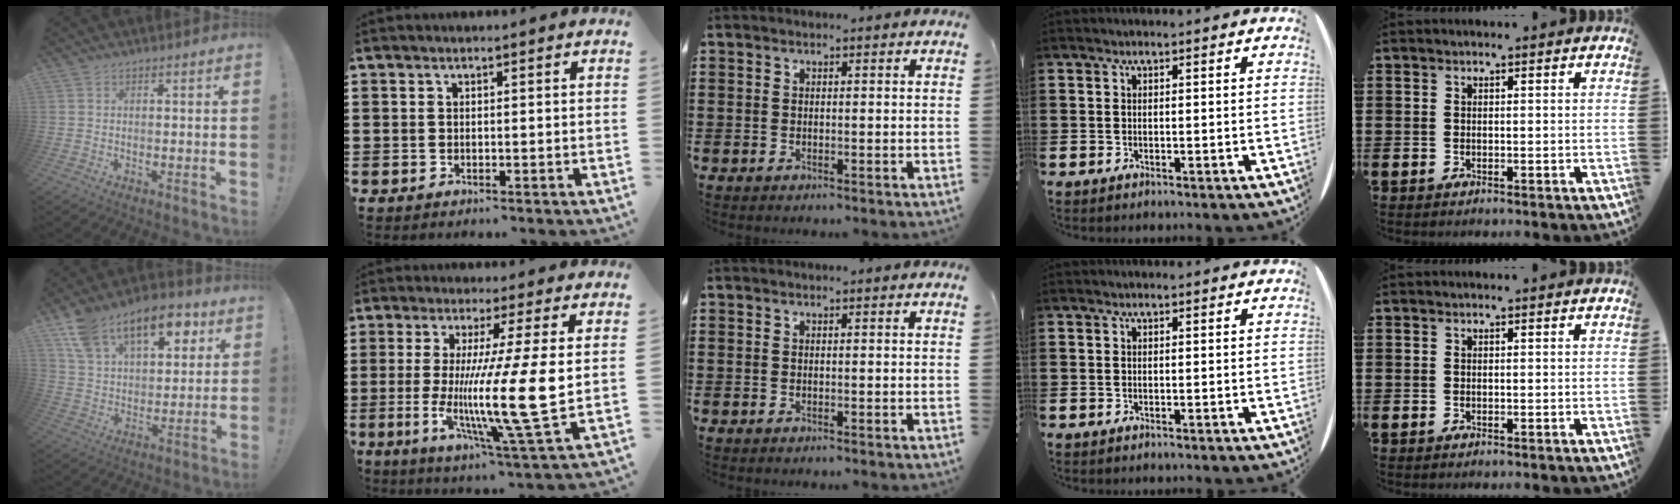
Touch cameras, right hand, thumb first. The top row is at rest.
{"thumb": {"total": 18.2, "force": [10.0, 10.6, 10.8], "torque": [-0.174, -0.040, 0.179]}, "index": {"total": 14.0, "force": [0.1, -0.2, 14.0], "torque": [-0.270, -0.026, -0.008]}}